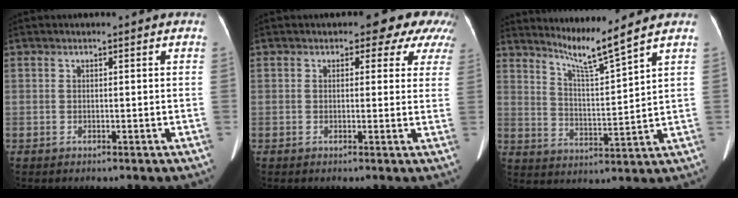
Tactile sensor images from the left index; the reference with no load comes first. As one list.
[{"total": 6.6, "force": [4.6, 4.0, 2.3], "torque": [-0.005, 0.007, 0.026]}, {"total": 6.9, "force": [6.0, -2.2, 2.6], "torque": [-0.055, -0.026, 0.116]}]